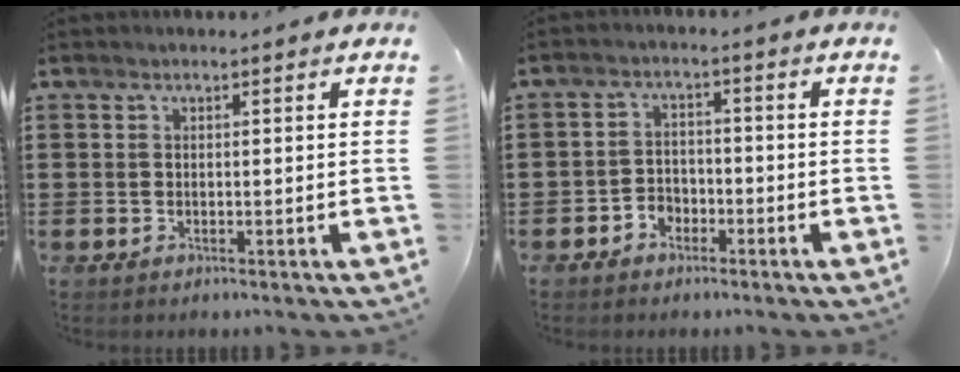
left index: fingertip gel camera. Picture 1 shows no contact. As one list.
[{"total": 2.7, "force": [-2.1, 1.7, 0.4], "torque": [-0.015, 0.005, -0.045]}]